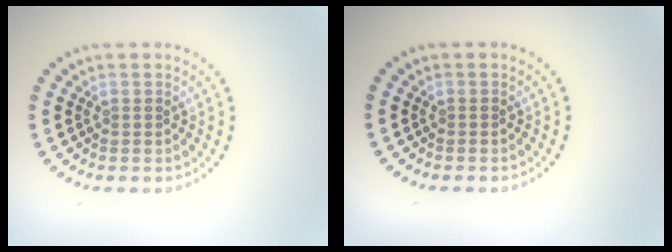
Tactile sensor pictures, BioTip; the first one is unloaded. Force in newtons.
{"total": 0.0}